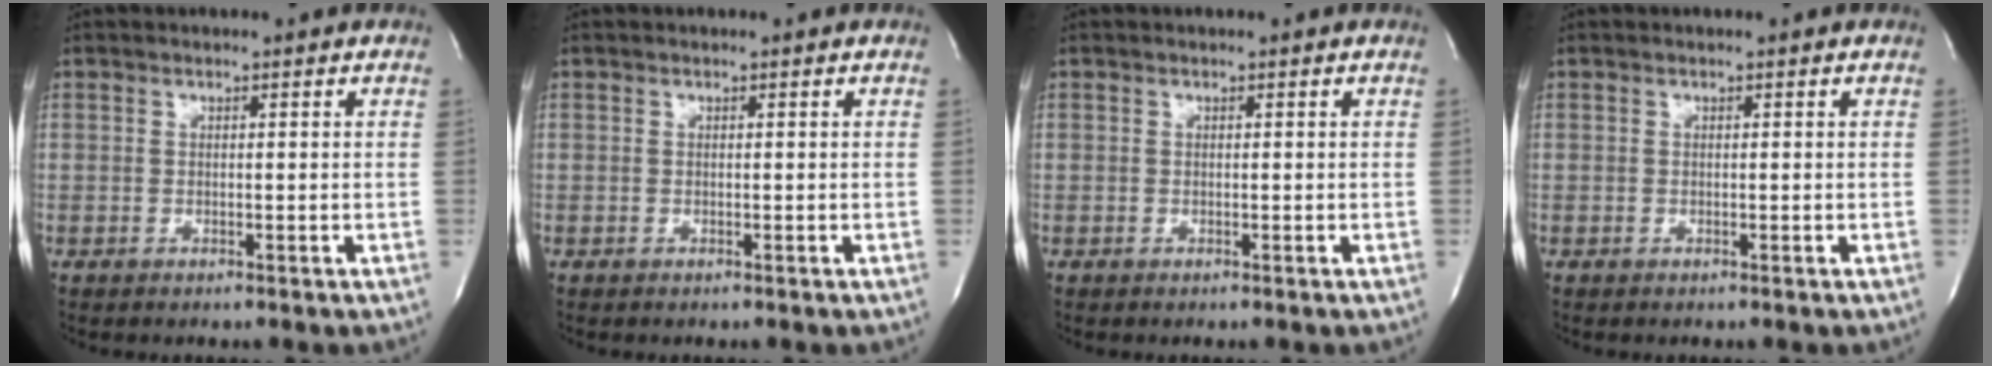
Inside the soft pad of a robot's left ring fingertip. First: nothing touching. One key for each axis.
{"total": 0.0}
{"total": 0.0}
{"total": 0.0}